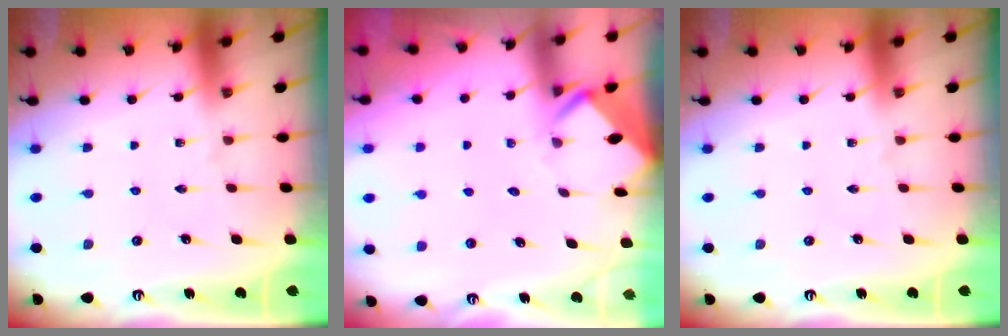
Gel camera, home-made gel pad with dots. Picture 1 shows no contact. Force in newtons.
{"total": 3.5, "press": 3.5, "slide": 0.2}
{"total": 0.0}